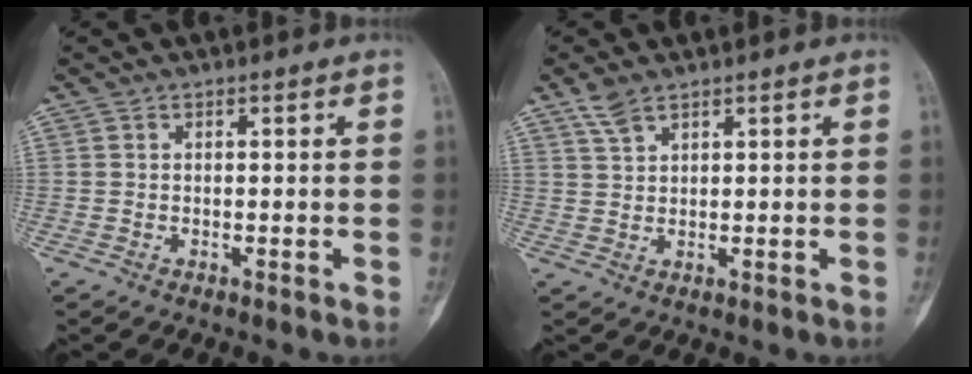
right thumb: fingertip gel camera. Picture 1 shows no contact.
{"total": 3.5, "force": [2.5, 1.4, 1.9], "torque": [-0.039, -0.001, 0.057]}